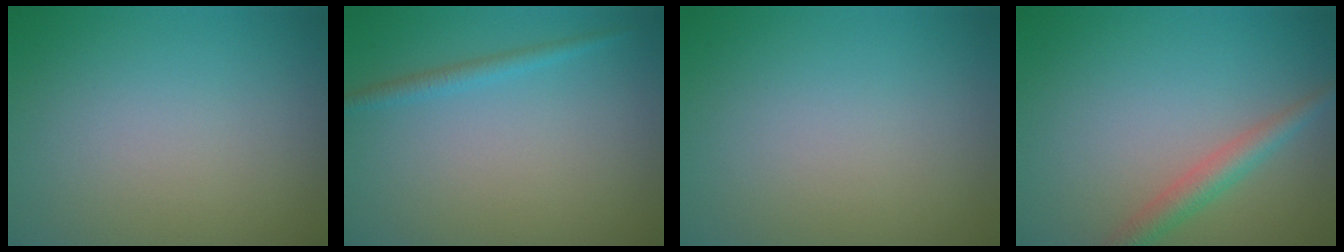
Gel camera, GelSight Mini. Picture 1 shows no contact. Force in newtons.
{"total": 1.5, "press": 1.5, "slide": 0.1}
{"total": 0.0}
{"total": 2.7, "press": 2.7, "slide": 0.2}